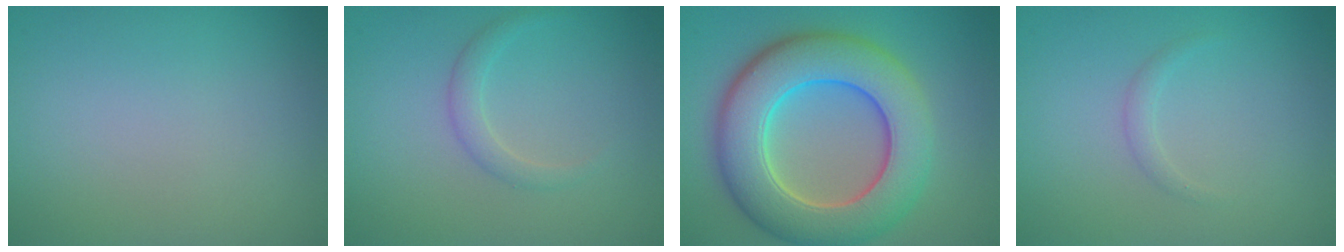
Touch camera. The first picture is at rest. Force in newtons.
{"total": 1.5, "press": 1.5, "slide": 0.1}
{"total": 10.2, "press": 10.2, "slide": 0.8}
{"total": 0.8, "press": 0.8, "slide": 0.1}